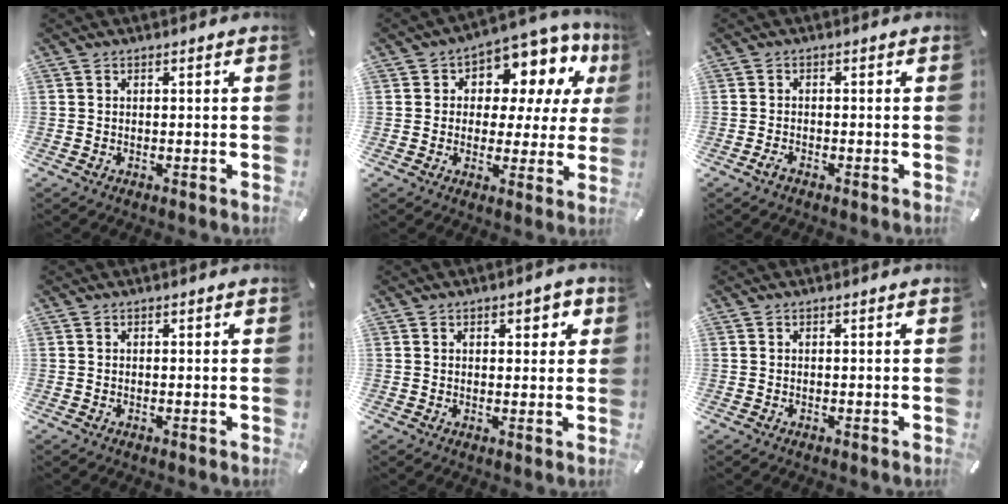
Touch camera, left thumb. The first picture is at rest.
{"total": 10.2, "force": [5.1, 6.8, 5.6], "torque": [-0.078, -0.047, 0.091]}
{"total": 1.6, "force": [-1.2, 0.6, 0.9], "torque": [-0.016, 0.004, -0.022]}
{"total": 0.0}
{"total": 2.8, "force": [1.0, 1.8, 1.9], "torque": [-0.025, 0.000, 0.011]}
{"total": 0.0}